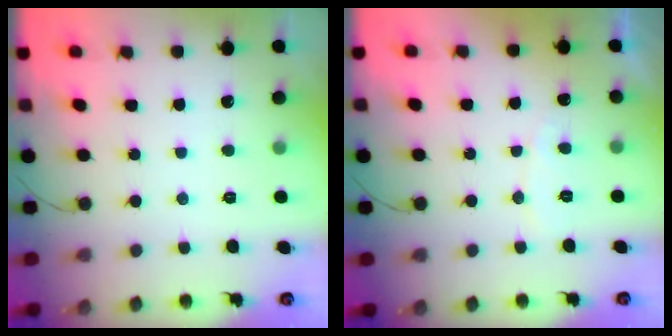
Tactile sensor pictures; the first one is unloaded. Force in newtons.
{"total": 4.1, "press": 4.1, "slide": 0.2}